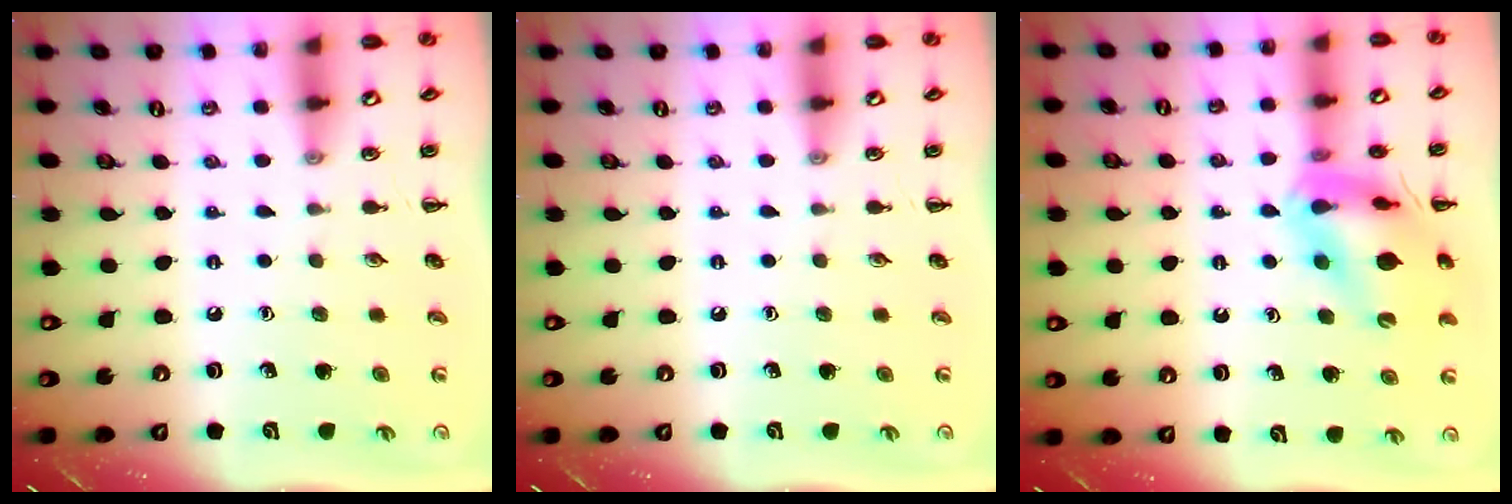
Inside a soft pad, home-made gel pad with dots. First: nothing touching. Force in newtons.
{"total": 0.0}
{"total": 15.5, "press": 15.4, "slide": 2.3}